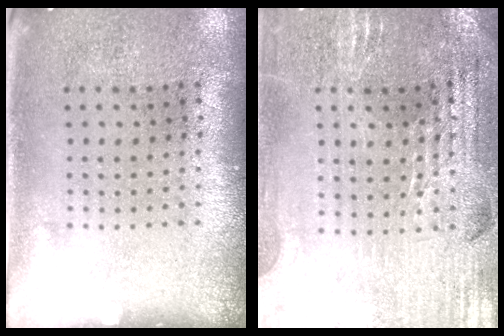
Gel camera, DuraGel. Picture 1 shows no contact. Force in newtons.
{"total": 2.9, "press": 2.9, "slide": 0.5}